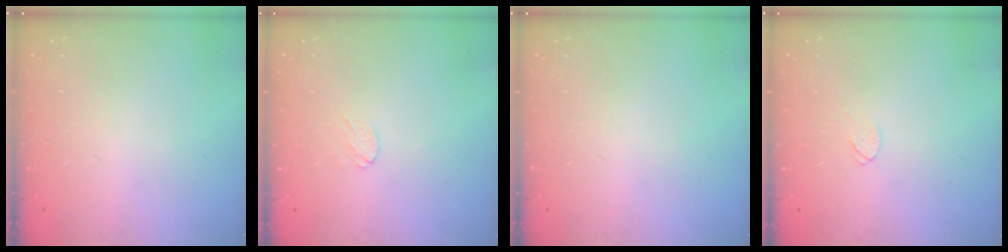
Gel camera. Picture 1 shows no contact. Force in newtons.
{"total": 3.0, "press": 3.0, "slide": 0.2}
{"total": 0.0}
{"total": 3.2, "press": 3.2, "slide": 0.3}